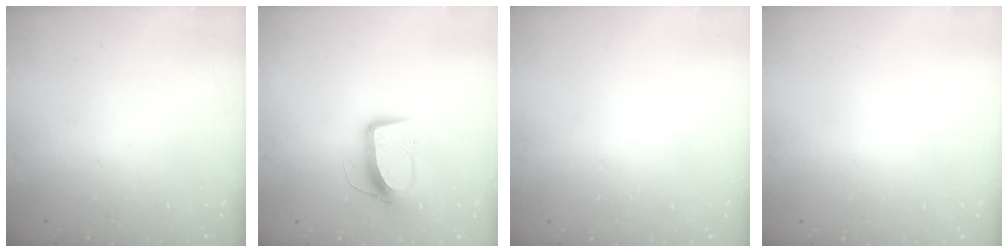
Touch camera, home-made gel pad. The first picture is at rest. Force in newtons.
{"total": 10.0, "press": 9.9, "slide": 0.9}
{"total": 0.0}
{"total": 0.0}